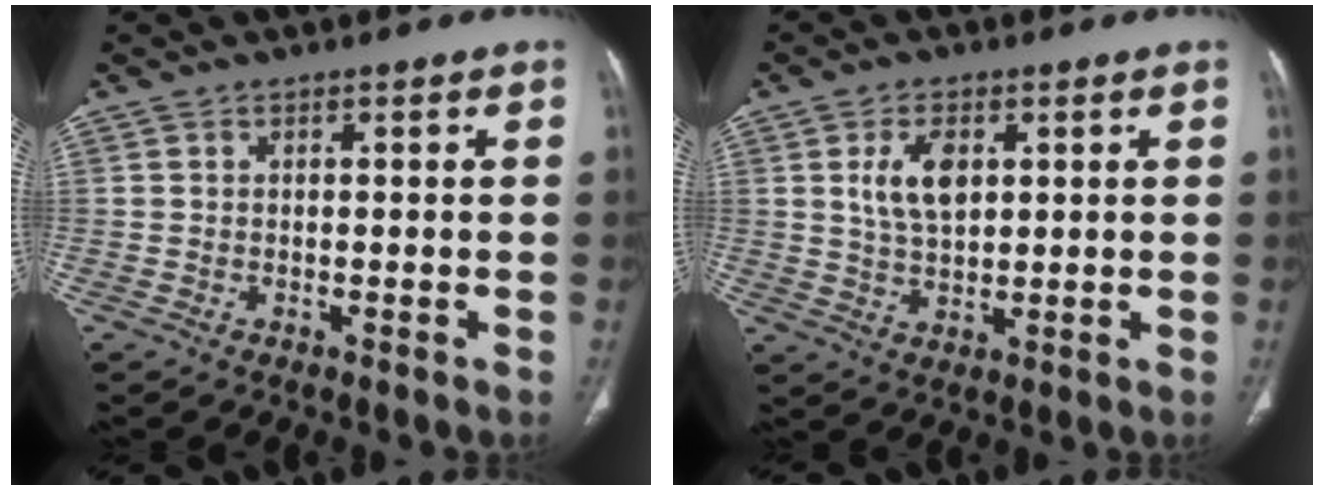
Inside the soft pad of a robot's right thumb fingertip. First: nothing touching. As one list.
[{"total": 7.2, "force": [2.1, 4.1, 5.5], "torque": [-0.094, -0.008, 0.044]}]